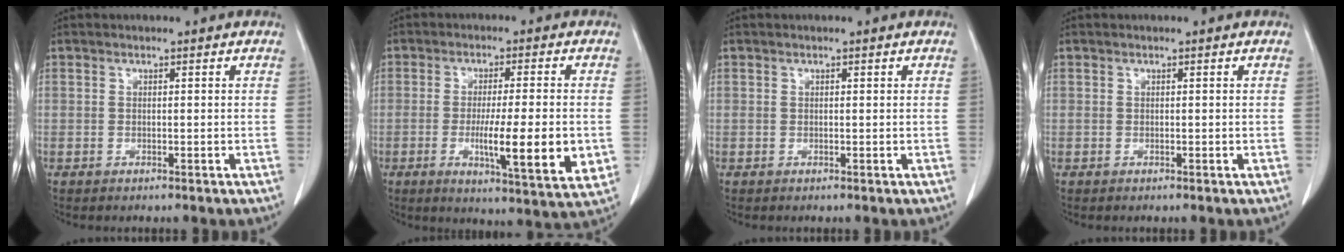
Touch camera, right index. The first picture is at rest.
{"total": 12.3, "force": [-2.2, 0.9, 12.0], "torque": [-0.178, -0.027, -0.034]}
{"total": 0.0}
{"total": 0.0}